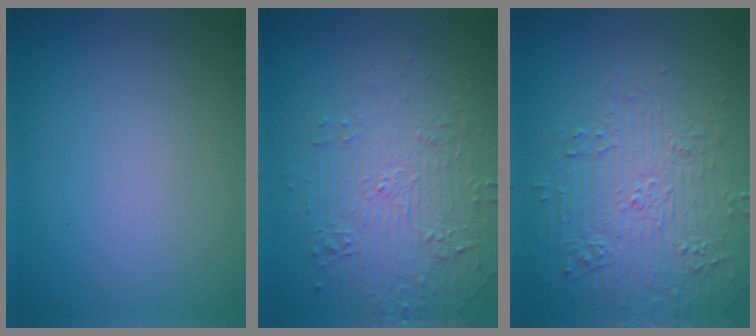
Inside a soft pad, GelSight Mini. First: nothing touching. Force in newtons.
{"total": 4.7, "press": 3.5, "slide": 3.2}
{"total": 5.5, "press": 5.3, "slide": 1.4}